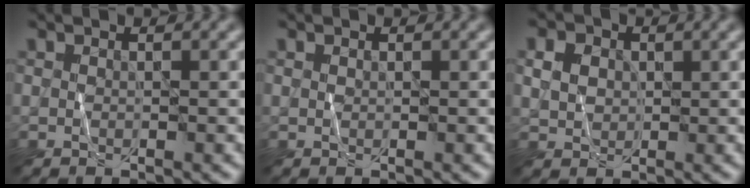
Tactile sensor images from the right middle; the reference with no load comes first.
{"total": 0.0}
{"total": 3.1, "force": [0.8, 2.5, 1.6], "torque": [-0.041, 0.004, 0.020]}